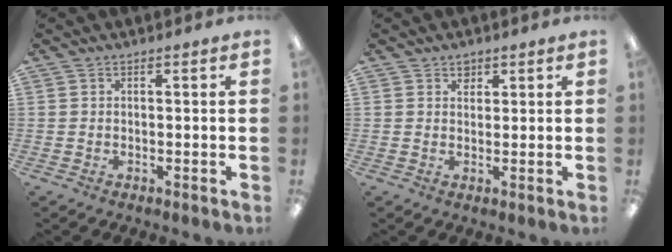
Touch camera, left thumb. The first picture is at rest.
{"total": 2.2, "force": [1.6, 1.4, 0.5], "torque": [0.005, -0.005, 0.027]}